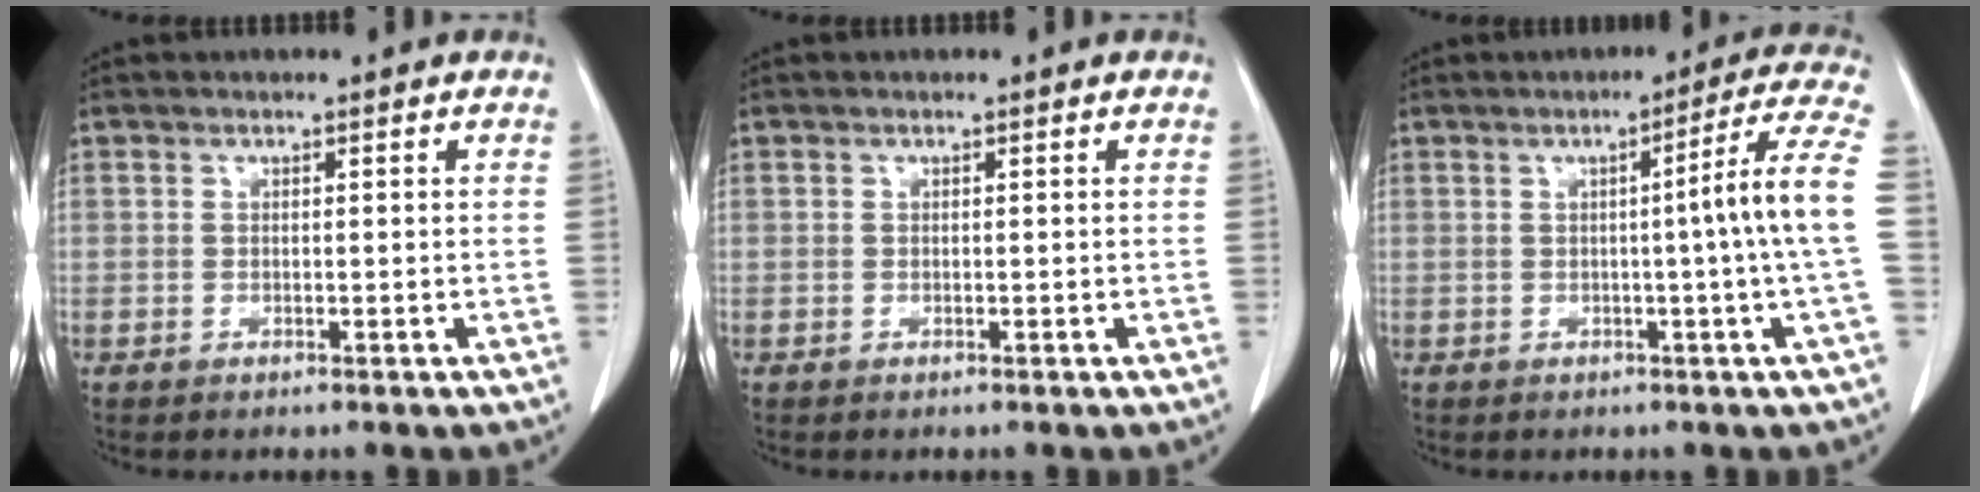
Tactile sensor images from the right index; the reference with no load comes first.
{"total": 0.0}
{"total": 9.1, "force": [-0.4, -2.2, 8.8], "torque": [-0.110, 0.005, -0.006]}